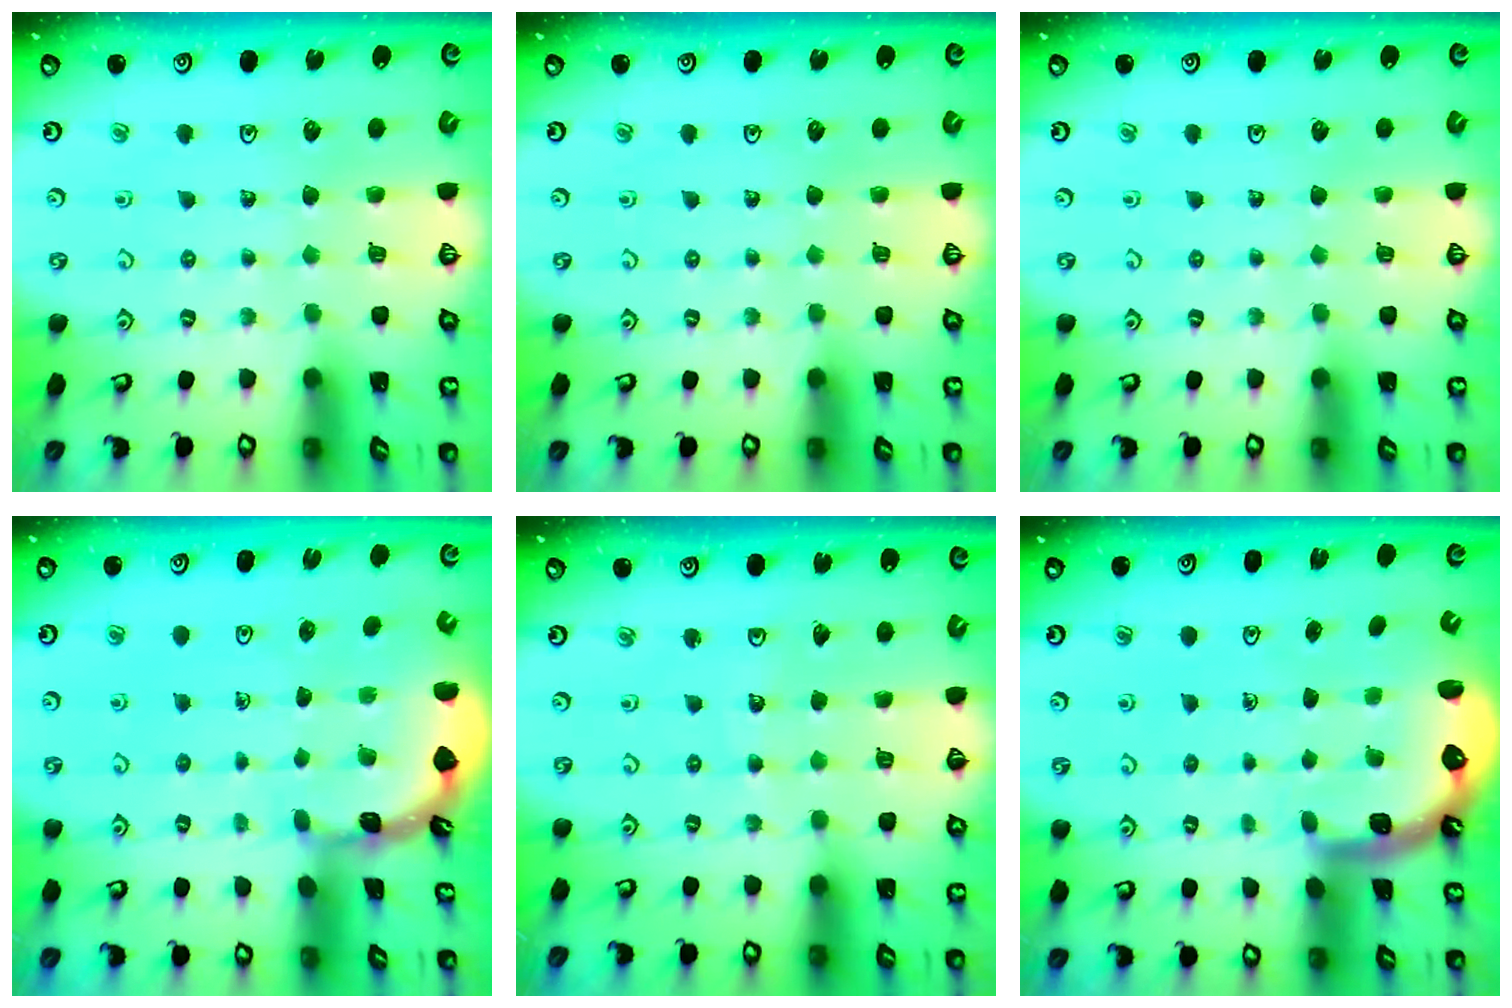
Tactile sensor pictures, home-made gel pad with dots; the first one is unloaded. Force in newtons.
{"total": 0.0}
{"total": 0.0}
{"total": 1.7, "press": 1.6, "slide": 0.1}
{"total": 3.7, "press": 3.7, "slide": 0.4}
{"total": 1.6, "press": 1.5, "slide": 0.6}